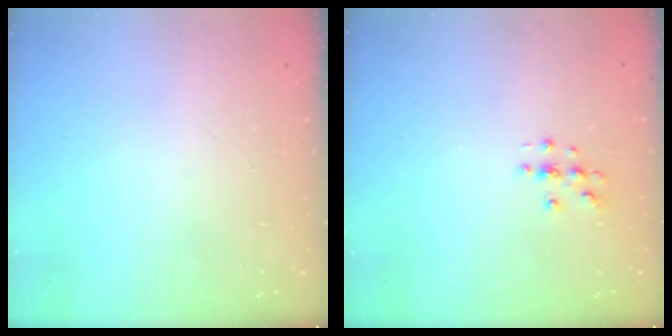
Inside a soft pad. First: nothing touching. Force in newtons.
{"total": 3.0, "press": 3.0, "slide": 0.3}